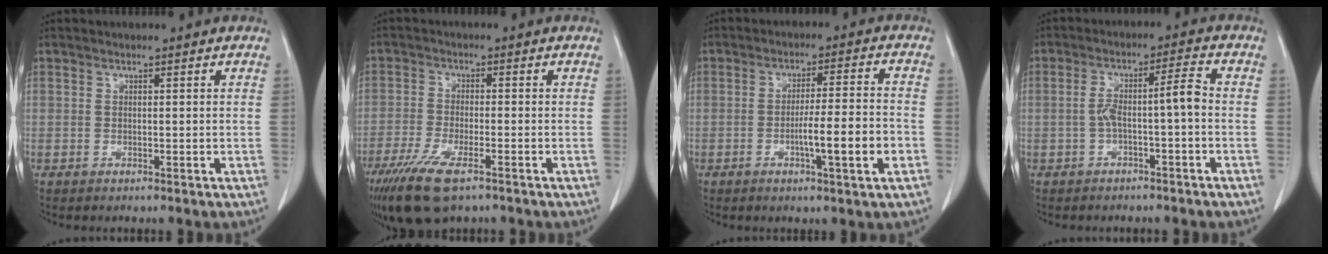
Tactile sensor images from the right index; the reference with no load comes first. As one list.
[{"total": 9.7, "force": [-6.4, 2.4, 6.9], "torque": [-0.131, -0.023, -0.107]}, {"total": 8.4, "force": [-2.7, 0.0, 7.9], "torque": [-0.124, 0.000, -0.043]}, {"total": 5.3, "force": [-1.3, 0.3, 5.2], "torque": [-0.098, 0.027, -0.017]}]